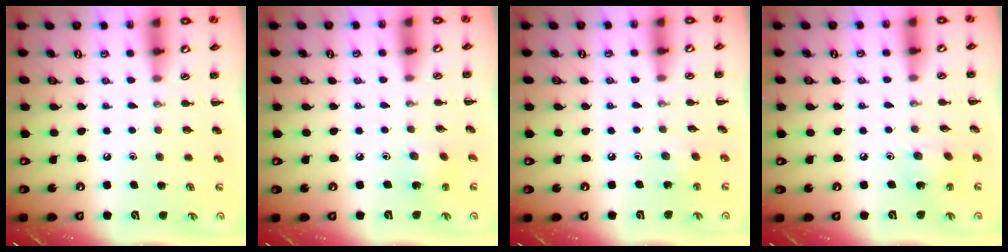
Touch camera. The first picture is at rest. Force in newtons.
{"total": 2.3, "press": 2.1, "slide": 0.8}
{"total": 2.6, "press": 2.5, "slide": 0.7}
{"total": 3.9, "press": 3.8, "slide": 1.0}